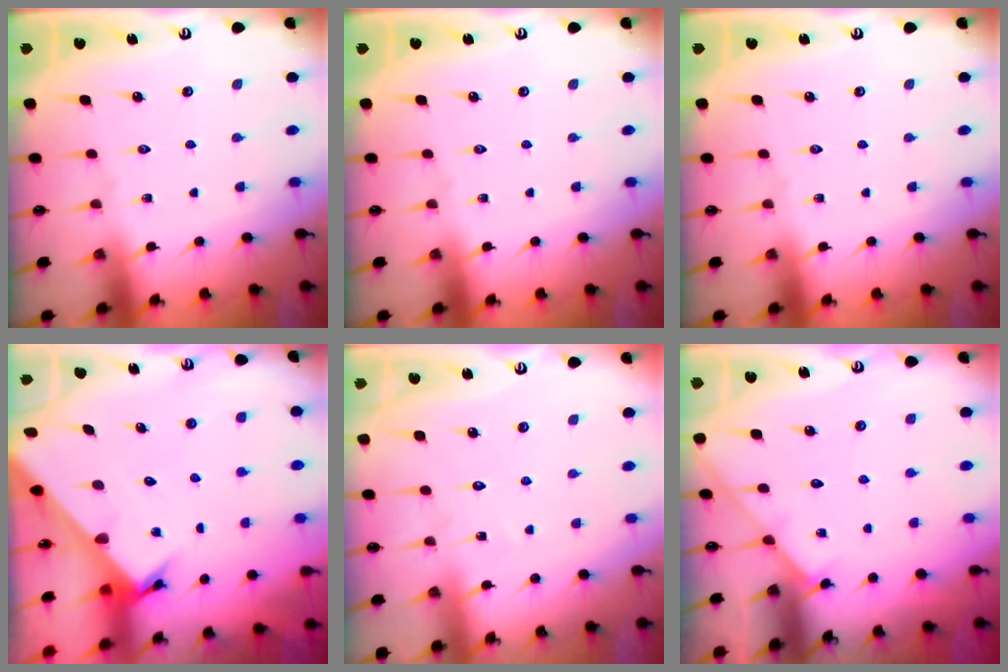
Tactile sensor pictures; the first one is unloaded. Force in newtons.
{"total": 0.0}
{"total": 0.0}
{"total": 2.6, "press": 2.6, "slide": 0.2}
{"total": 5.1, "press": 5.1, "slide": 0.4}
{"total": 2.9, "press": 2.9, "slide": 0.3}